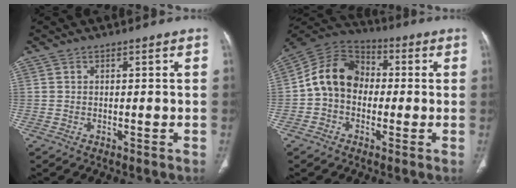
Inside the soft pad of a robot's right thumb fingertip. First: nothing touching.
{"total": 11.9, "force": [-0.6, 9.5, 7.1], "torque": [-0.114, 0.037, -0.027]}